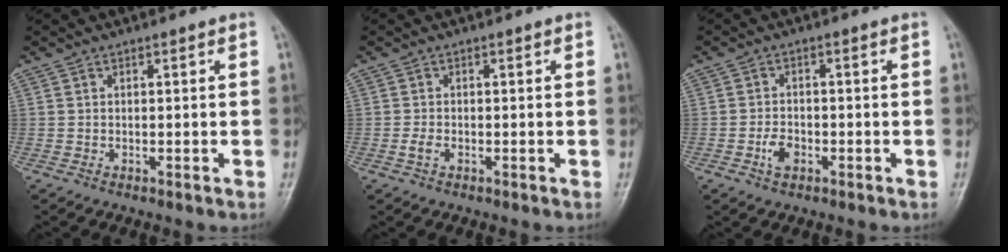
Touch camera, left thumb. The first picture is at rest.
{"total": 1.5, "force": [-0.5, 0.9, 1.1], "torque": [-0.026, -0.001, -0.014]}
{"total": 3.3, "force": [-1.4, 2.2, 2.1], "torque": [-0.034, 0.008, -0.026]}